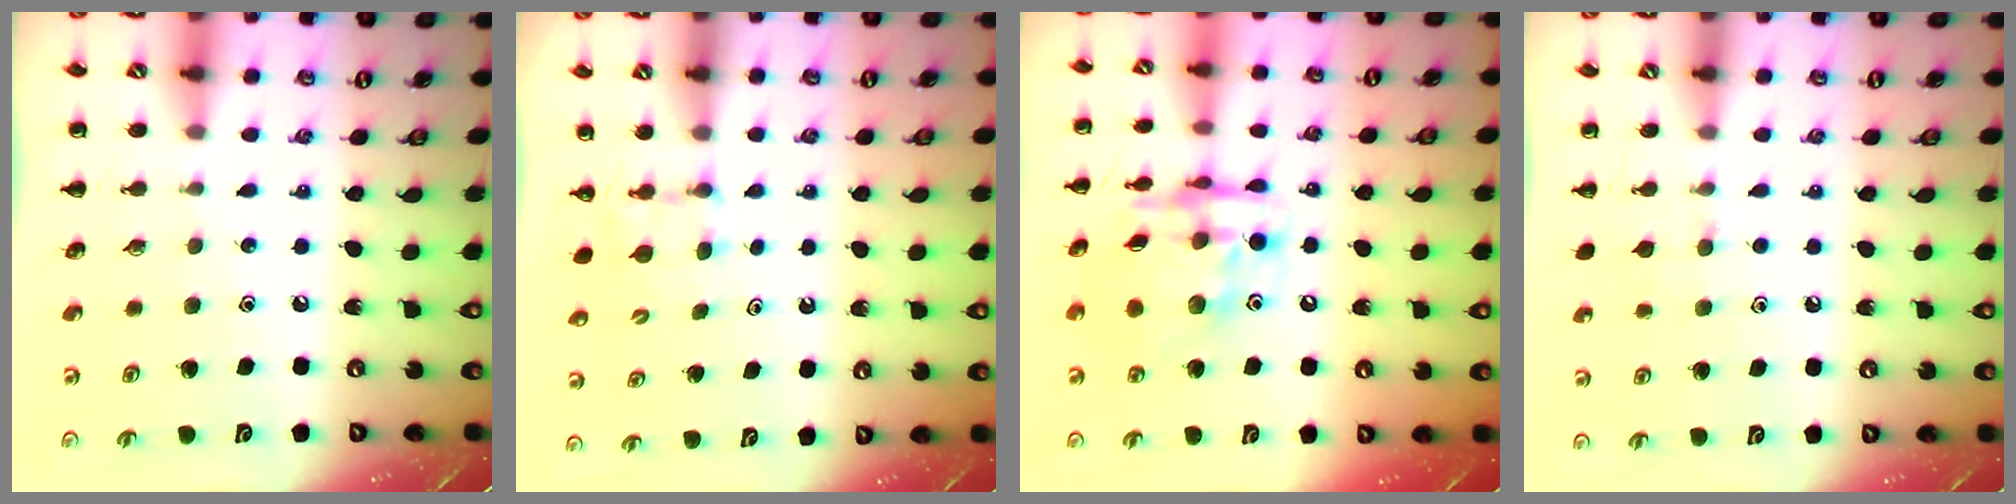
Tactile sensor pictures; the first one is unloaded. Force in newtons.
{"total": 3.5, "press": 3.2, "slide": 1.4}
{"total": 15.4, "press": 15.0, "slide": 3.5}
{"total": 6.6, "press": 6.3, "slide": 1.9}